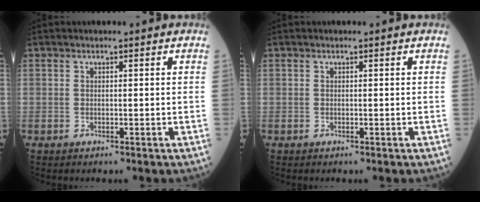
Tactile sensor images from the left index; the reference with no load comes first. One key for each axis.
{"total": 0.0}